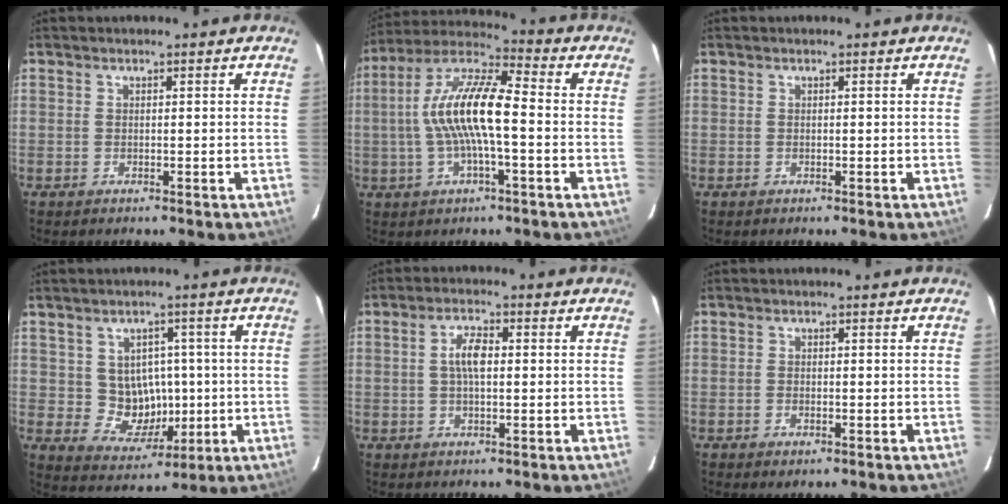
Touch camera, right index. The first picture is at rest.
{"total": 13.9, "force": [-1.0, 3.4, 13.4], "torque": [-0.262, 0.015, -0.027]}
{"total": 0.0}
{"total": 8.1, "force": [0.3, 7.5, 2.9], "torque": [-0.059, 0.009, 0.023]}
{"total": 4.3, "force": [0.4, 1.7, 3.9], "torque": [-0.076, 0.010, 0.007]}
{"total": 1.4, "force": [-0.8, 0.7, 0.8], "torque": [-0.015, -0.005, -0.014]}